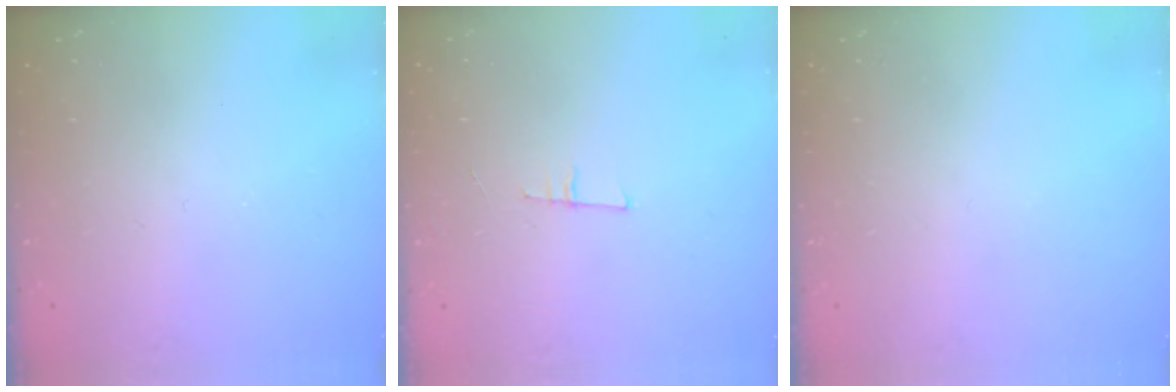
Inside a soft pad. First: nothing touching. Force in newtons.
{"total": 6.6, "press": 5.9, "slide": 2.9}
{"total": 0.0}